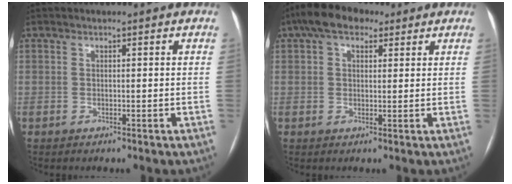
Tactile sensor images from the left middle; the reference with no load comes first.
{"total": 6.7, "force": [4.0, 3.7, 4.0], "torque": [-0.073, 0.036, 0.066]}